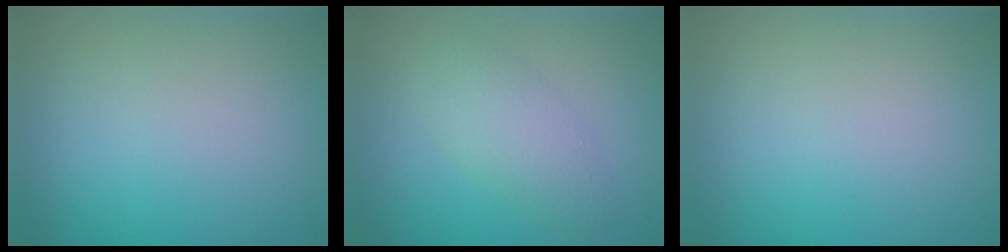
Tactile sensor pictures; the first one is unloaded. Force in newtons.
{"total": 2.7, "press": 2.7, "slide": 0.1}
{"total": 0.0}